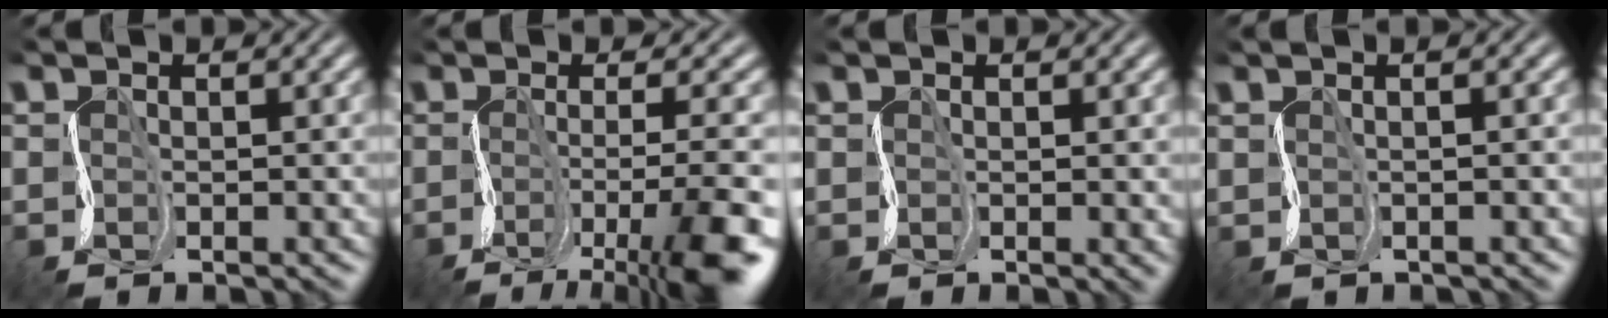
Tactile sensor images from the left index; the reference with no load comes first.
{"total": 8.9, "force": [-3.9, 2.3, 7.7], "torque": [-0.114, -0.003, -0.064]}
{"total": 1.9, "force": [0.3, 0.6, 1.8], "torque": [-0.015, 0.004, 0.007]}
{"total": 1.8, "force": [1.2, 0.8, 1.1], "torque": [-0.009, 0.014, 0.002]}